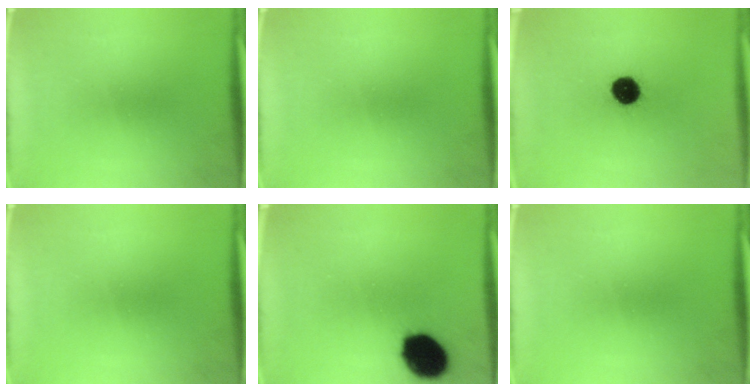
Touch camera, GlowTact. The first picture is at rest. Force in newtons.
{"total": 0.0}
{"total": 8.6}
{"total": 0.0}
{"total": 13.8}
{"total": 0.0}